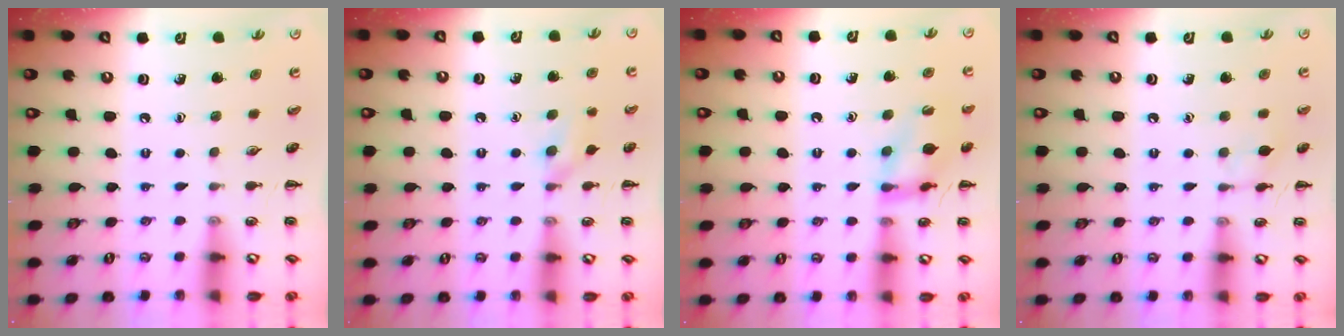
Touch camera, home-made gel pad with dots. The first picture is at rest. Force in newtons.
{"total": 6.7, "press": 6.5, "slide": 1.9}
{"total": 14.4, "press": 14.3, "slide": 2.2}
{"total": 6.5, "press": 6.1, "slide": 2.2}